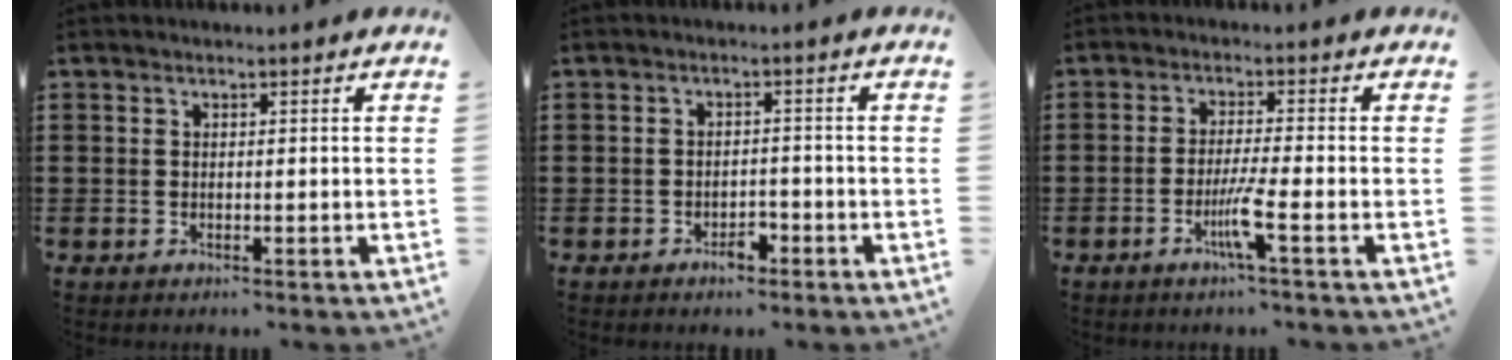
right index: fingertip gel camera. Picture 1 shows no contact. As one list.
[{"total": 2.3, "force": [-1.8, 1.0, 1.1], "torque": [-0.024, 0.000, -0.035]}, {"total": 4.8, "force": [-2.2, -0.7, 4.2], "torque": [-0.086, -0.022, -0.044]}]